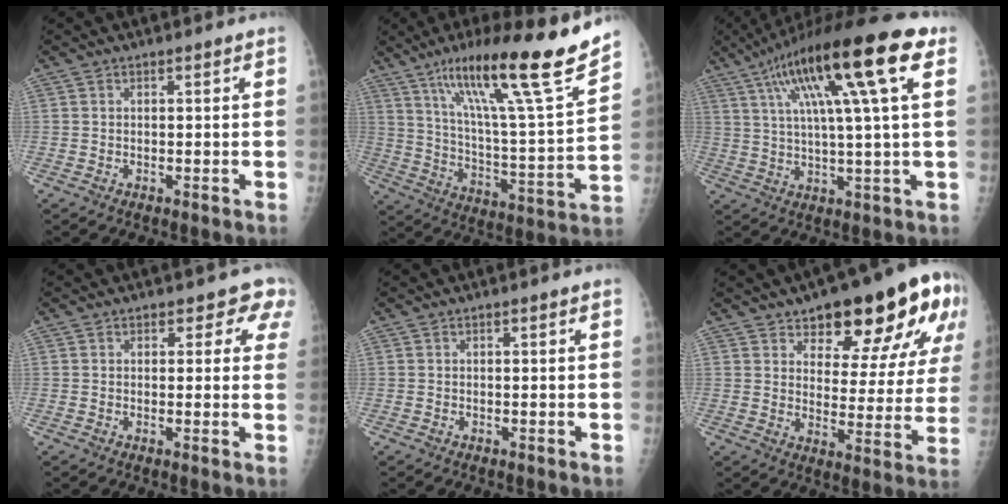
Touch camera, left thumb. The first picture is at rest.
{"total": 24.6, "force": [16.7, 1.8, 18.0], "torque": [-0.263, -0.061, 0.278]}
{"total": 20.6, "force": [8.4, 3.2, 18.5], "torque": [-0.309, 0.013, 0.131]}
{"total": 4.1, "force": [3.0, 2.6, 1.1], "torque": [0.028, -0.011, 0.016]}
{"total": 0.0}
{"total": 21.3, "force": [12.2, 8.8, 15.0], "torque": [-0.150, -0.036, 0.168]}